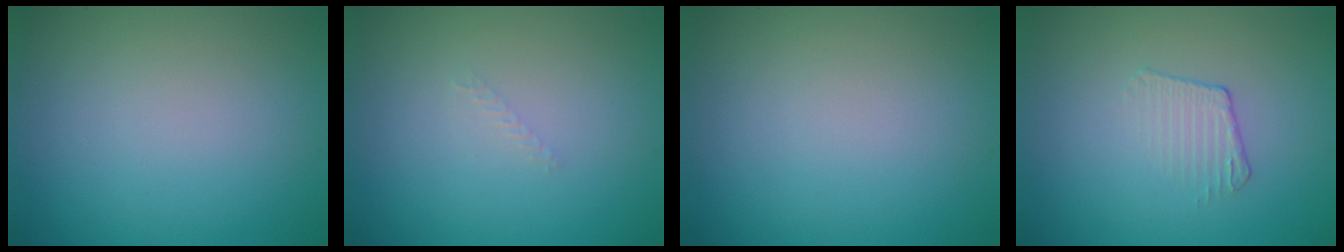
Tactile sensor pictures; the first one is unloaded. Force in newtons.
{"total": 0.6, "press": 0.6, "slide": 0.1}
{"total": 0.0}
{"total": 1.5, "press": 0.7, "slide": 1.4}